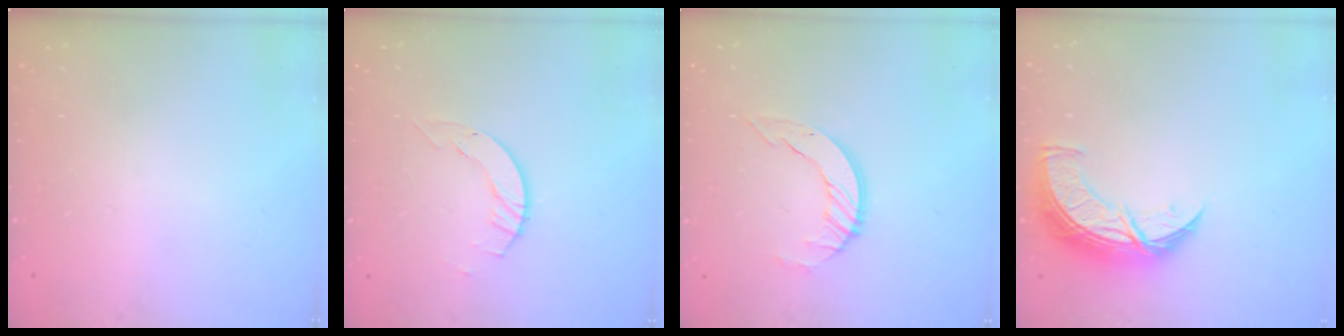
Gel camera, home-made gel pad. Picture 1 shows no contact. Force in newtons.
{"total": 2.1, "press": 2.1, "slide": 0.3}
{"total": 4.5, "press": 4.5, "slide": 0.4}
{"total": 10.9, "press": 10.9, "slide": 0.9}